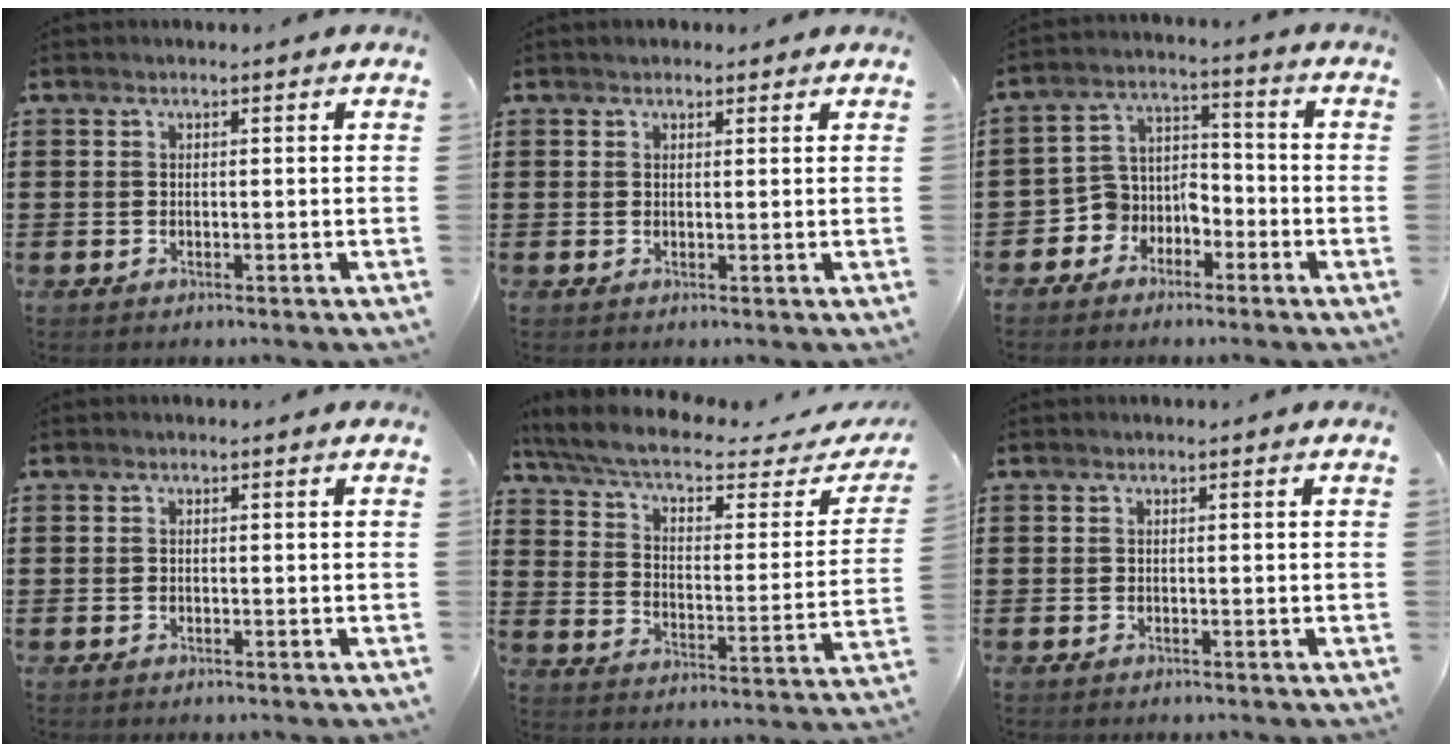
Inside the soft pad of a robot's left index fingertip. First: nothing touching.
{"total": 1.3, "force": [1.1, 0.7, 0.1], "torque": [-0.005, 0.005, 0.022]}
{"total": 5.2, "force": [-3.5, 3.9, 0.1], "torque": [-0.024, 0.000, -0.074]}
{"total": 0.0}
{"total": 7.2, "force": [5.6, 1.3, 4.5], "torque": [-0.109, -0.036, 0.093]}
{"total": 0.0}